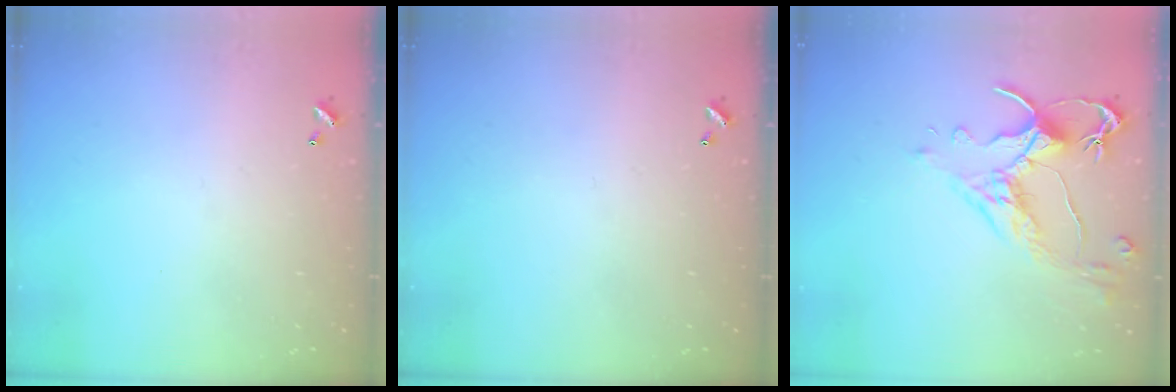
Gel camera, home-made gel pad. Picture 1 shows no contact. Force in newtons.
{"total": 0.0}
{"total": 2.5, "press": 2.1, "slide": 1.2}